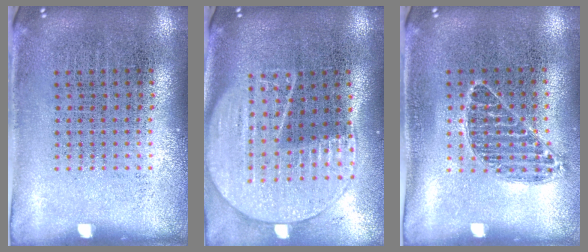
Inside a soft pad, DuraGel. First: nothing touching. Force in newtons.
{"total": 2.0, "press": 1.8, "slide": 0.8}
{"total": 0.6, "press": 0.6, "slide": 0.1}